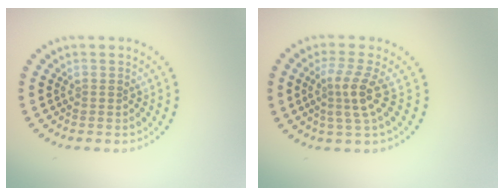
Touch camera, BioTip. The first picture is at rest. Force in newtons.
{"total": 3.0, "press": 2.3, "slide": 1.9}